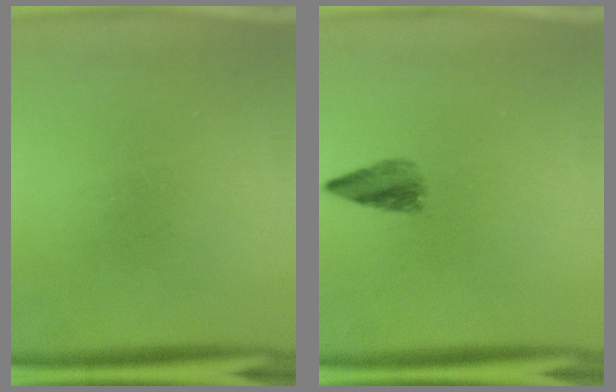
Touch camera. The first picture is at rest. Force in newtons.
{"total": 2.6}